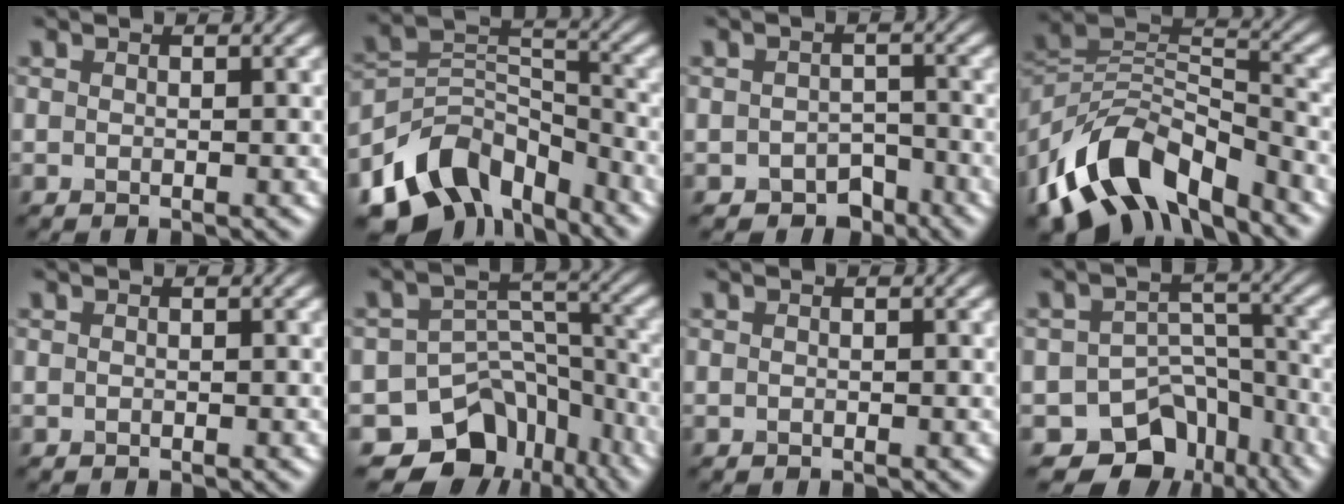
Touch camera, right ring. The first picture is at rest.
{"total": 9.7, "force": [-6.7, 6.0, 3.7], "torque": [-0.052, -0.004, -0.127]}
{"total": 2.7, "force": [-1.9, 1.8, 0.6], "torque": [0.002, -0.003, -0.027]}
{"total": 11.8, "force": [-7.7, 6.3, 6.2], "torque": [-0.118, 0.011, -0.156]}
{"total": 0.0}
{"total": 10.9, "force": [-7.9, 7.1, 2.5], "torque": [-0.014, 0.003, -0.110]}
{"total": 0.0}
{"total": 8.6, "force": [-6.3, 5.5, 2.1], "torque": [0.002, -0.006, -0.087]}